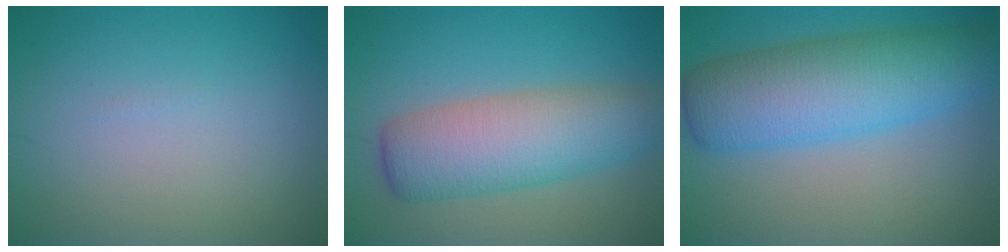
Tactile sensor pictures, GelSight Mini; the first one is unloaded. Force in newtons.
{"total": 7.1, "press": 7.1, "slide": 0.3}
{"total": 8.9, "press": 8.9, "slide": 0.2}